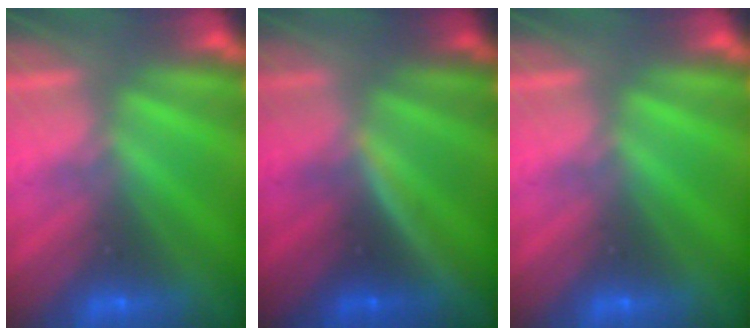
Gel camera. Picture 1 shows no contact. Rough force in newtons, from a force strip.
{"total": 3.9}
{"total": 0.0}